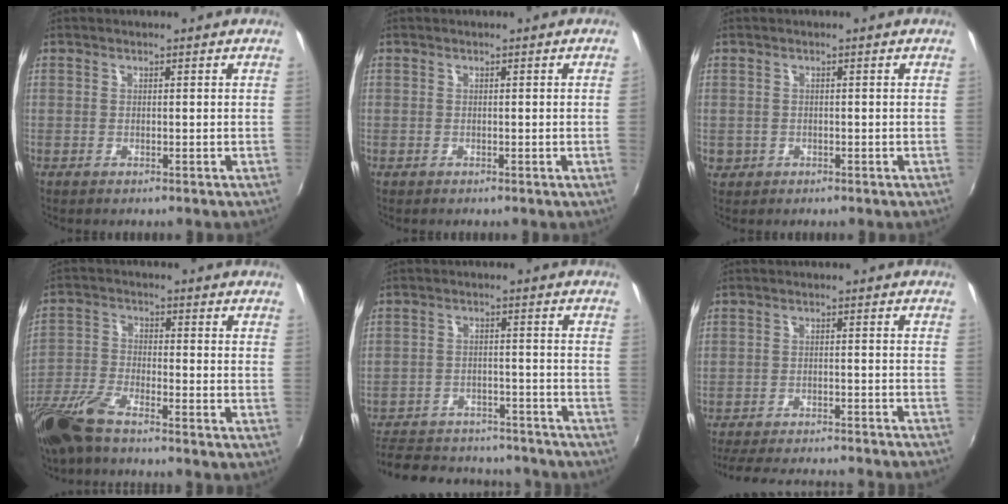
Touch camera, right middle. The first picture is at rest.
{"total": 0.9, "force": [0.1, -0.5, 0.7], "torque": [-0.005, -0.004, 0.002]}
{"total": 2.1, "force": [-0.5, 1.9, 0.6], "torque": [-0.014, -0.004, -0.006]}
{"total": 10.0, "force": [-7.9, 2.3, 5.7], "torque": [-0.133, -0.017, -0.163]}
{"total": 26.1, "force": [-22.0, 9.5, 10.4], "torque": [-0.221, 0.003, -0.281]}
{"total": 20.4, "force": [-18.4, 2.6, 8.5], "torque": [-0.166, -0.021, -0.252]}